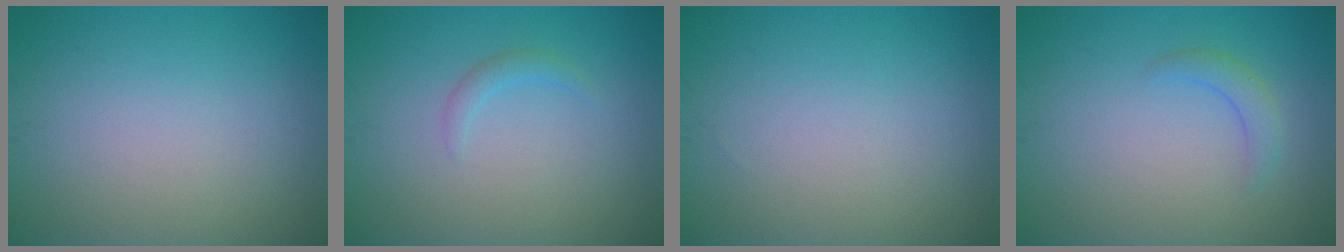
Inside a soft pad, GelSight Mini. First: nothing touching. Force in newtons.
{"total": 1.0, "press": 1.0, "slide": 0.1}
{"total": 0.0}
{"total": 1.6, "press": 1.6, "slide": 0.1}